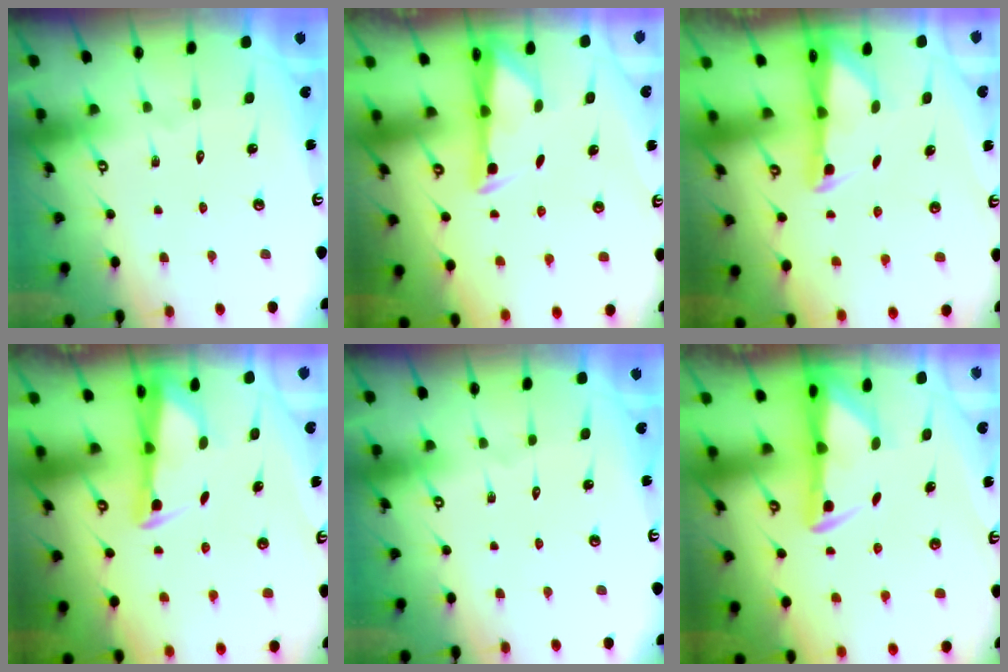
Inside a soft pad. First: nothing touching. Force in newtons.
{"total": 2.6, "press": 2.6, "slide": 0.4}
{"total": 1.8, "press": 1.8, "slide": 0.4}
{"total": 2.8, "press": 2.7, "slide": 0.6}
{"total": 0.0}
{"total": 2.9, "press": 2.9, "slide": 0.4}